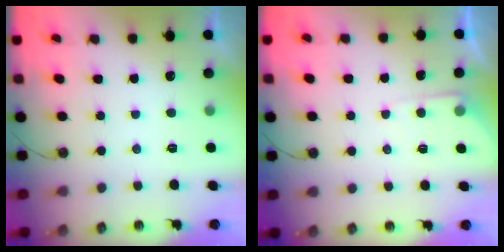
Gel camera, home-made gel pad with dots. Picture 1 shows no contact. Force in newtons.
{"total": 4.2, "press": 4.1, "slide": 0.6}